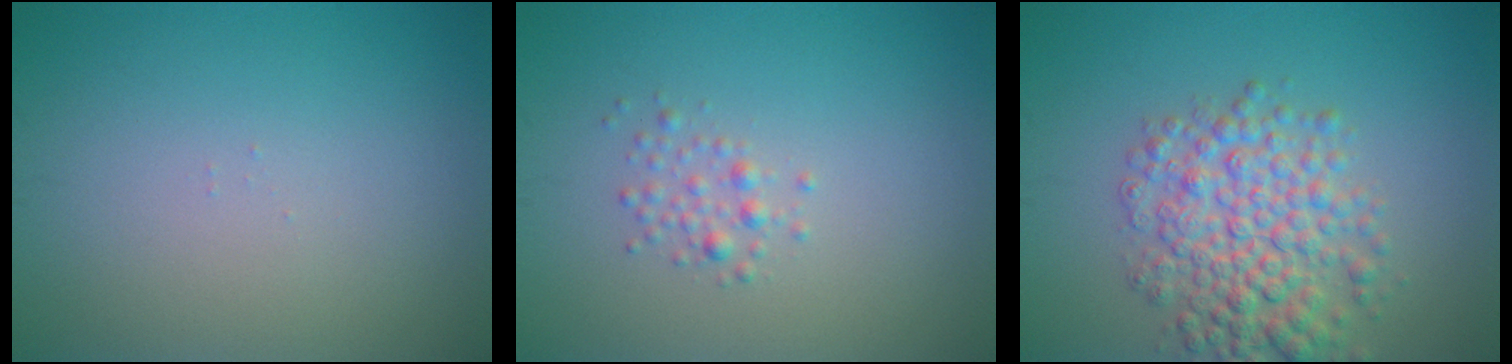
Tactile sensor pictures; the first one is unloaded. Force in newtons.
{"total": 1.3, "press": 1.3, "slide": 0.1}
{"total": 6.0, "press": 6.0, "slide": 0.1}